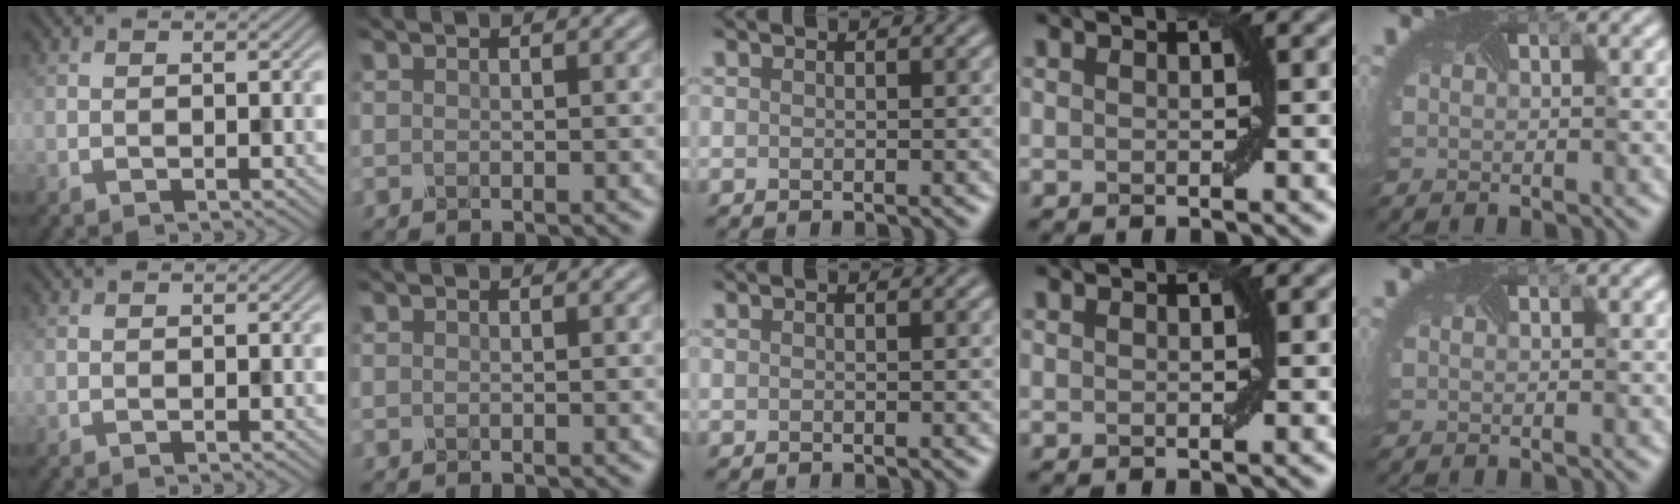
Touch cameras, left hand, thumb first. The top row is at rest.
{}